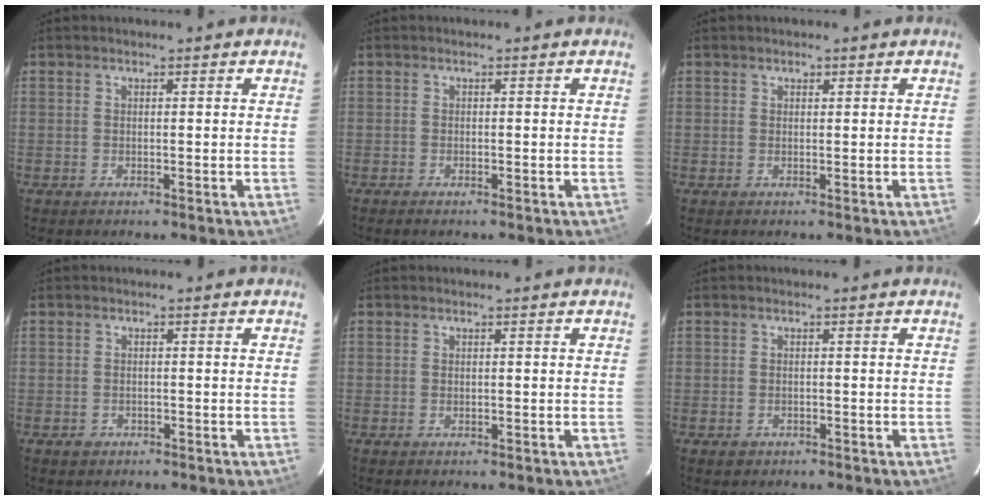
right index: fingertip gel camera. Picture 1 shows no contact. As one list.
[{"total": 0.7, "force": [-0.6, 0.1, 0.3], "torque": [-0.007, -0.002, -0.012]}, {"total": 0.6, "force": [0.3, 0.5, 0.1], "torque": [-0.003, 0.002, 0.004]}, {"total": 1.7, "force": [-0.9, 1.4, 0.4], "torque": [-0.009, 0.002, -0.011]}, {"total": 0.0}, {"total": 1.7, "force": [-0.9, 1.4, 0.5], "torque": [-0.010, 0.000, -0.010]}]